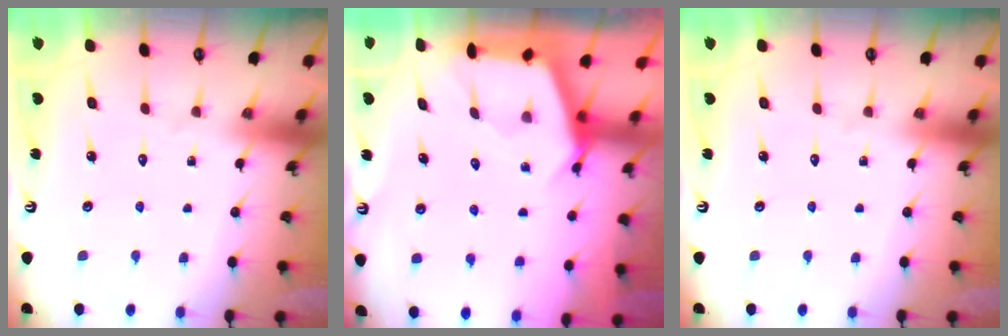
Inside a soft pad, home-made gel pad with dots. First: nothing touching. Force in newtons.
{"total": 2.5, "press": 2.5, "slide": 0.3}
{"total": 0.0}